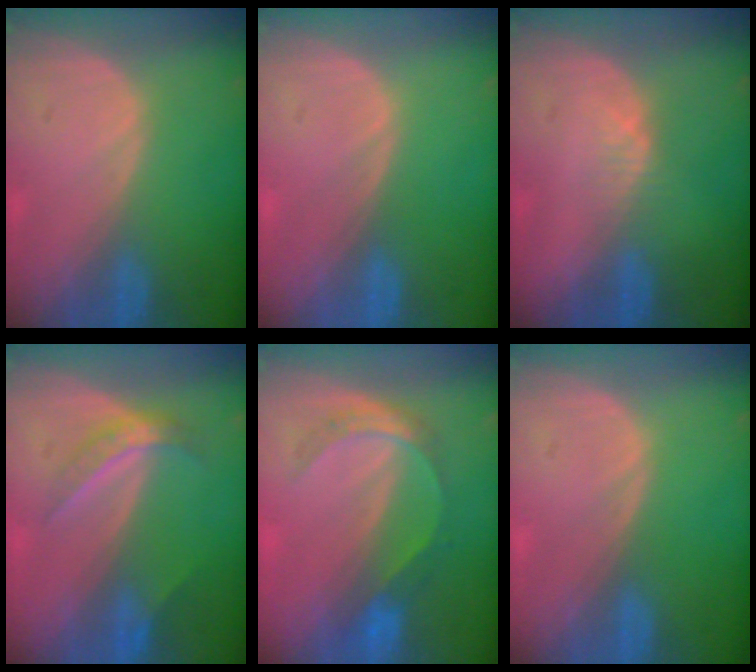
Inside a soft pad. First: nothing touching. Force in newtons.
{"total": 0.0}
{"total": 1.7, "press": 1.5, "slide": 0.8}
{"total": 4.6, "press": 4.1, "slide": 2.1}
{"total": 5.3, "press": 5.0, "slide": 1.6}
{"total": 0.0}